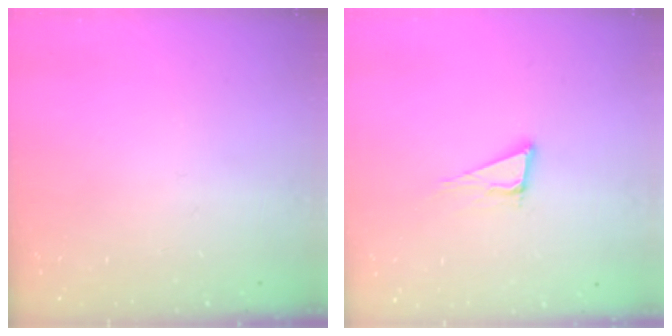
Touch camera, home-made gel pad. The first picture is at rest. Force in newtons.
{"total": 6.8, "press": 6.2, "slide": 2.8}